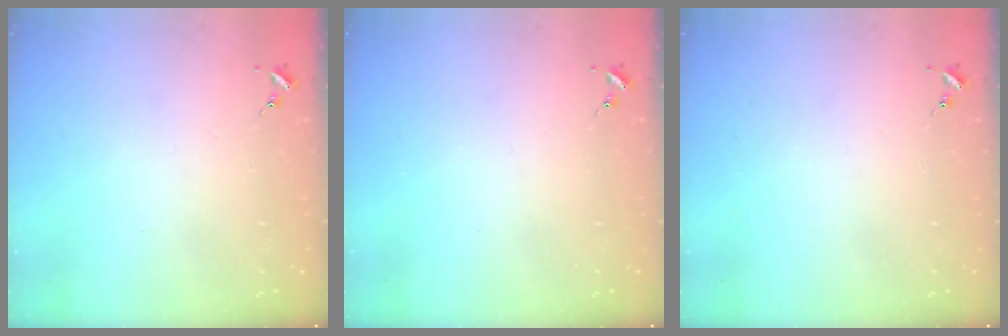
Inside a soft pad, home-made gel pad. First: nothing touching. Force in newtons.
{"total": 0.0}
{"total": 0.0}